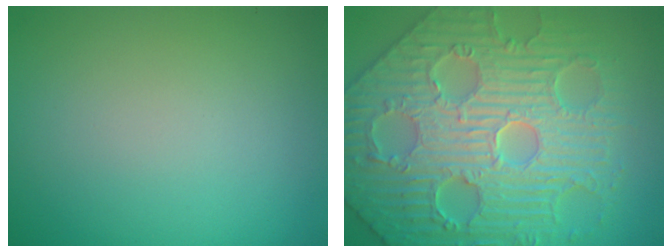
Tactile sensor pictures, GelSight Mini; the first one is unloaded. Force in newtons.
{"total": 9.3, "press": 7.4, "slide": 5.6}